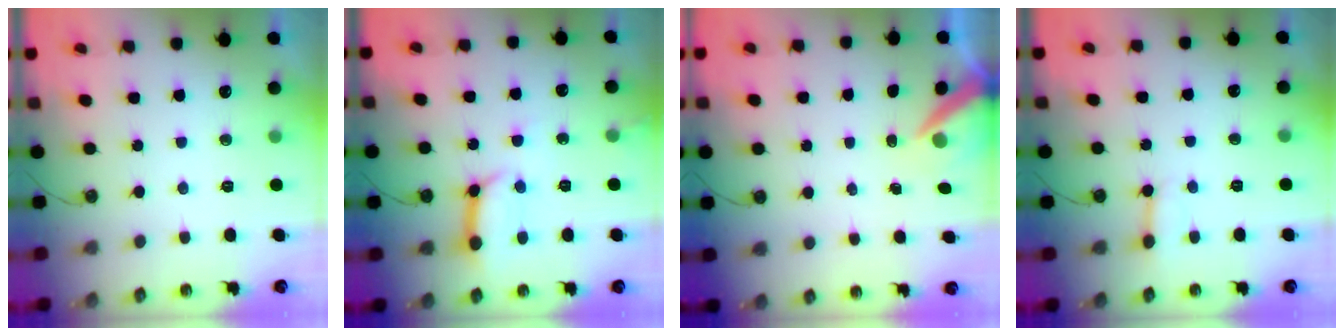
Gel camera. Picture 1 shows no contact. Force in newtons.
{"total": 10.4, "press": 10.3, "slide": 1.4}
{"total": 6.9, "press": 6.9, "slide": 0.9}
{"total": 2.7, "press": 2.7, "slide": 0.3}